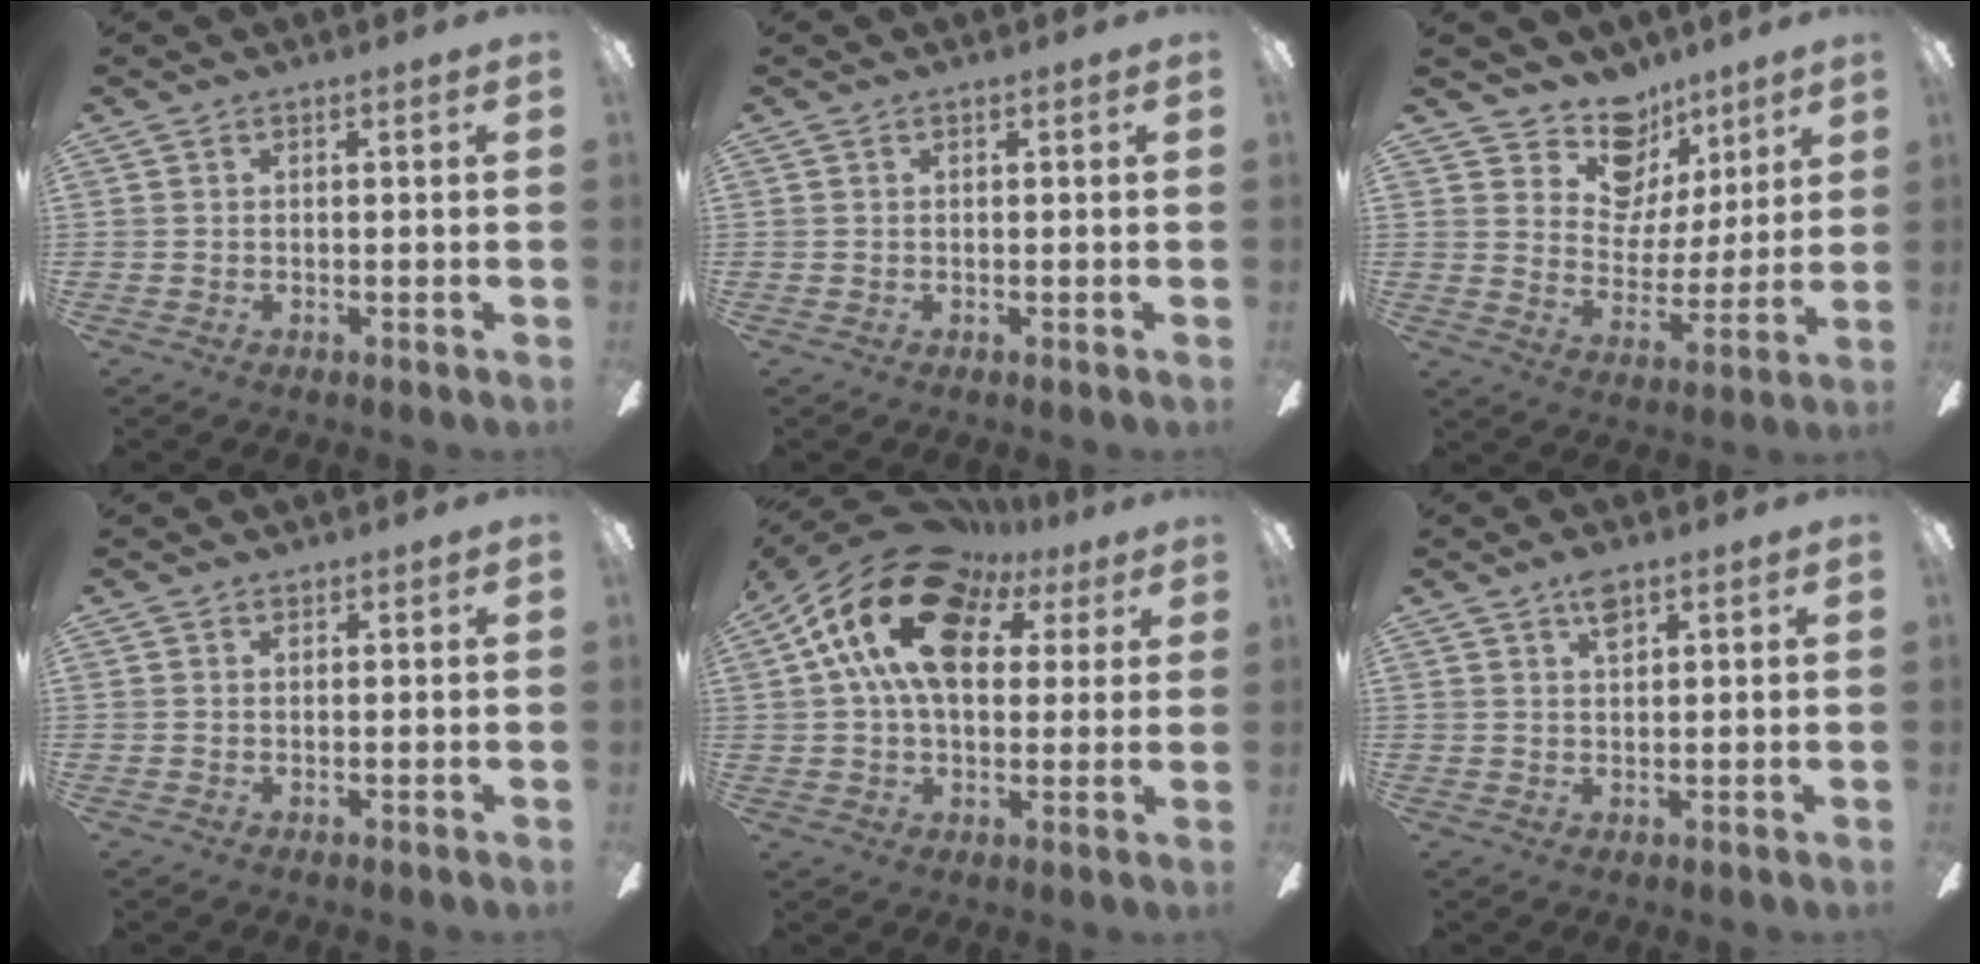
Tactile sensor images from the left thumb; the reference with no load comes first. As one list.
[{"total": 0.0}, {"total": 12.5, "force": [9.1, 8.0, 3.3], "torque": [-0.066, -0.067, 0.177]}, {"total": 0.6, "force": [0.4, 0.3, 0.2], "torque": [-0.005, 0.000, 0.010]}, {"total": 20.3, "force": [8.6, 12.4, 13.5], "torque": [-0.259, -0.021, 0.150]}, {"total": 3.7, "force": [2.3, 1.6, 2.4], "torque": [-0.040, -0.002, 0.037]}]